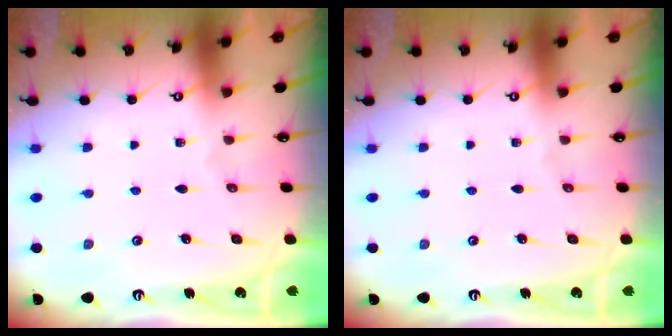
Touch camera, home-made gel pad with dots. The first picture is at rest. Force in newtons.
{"total": 0.0}